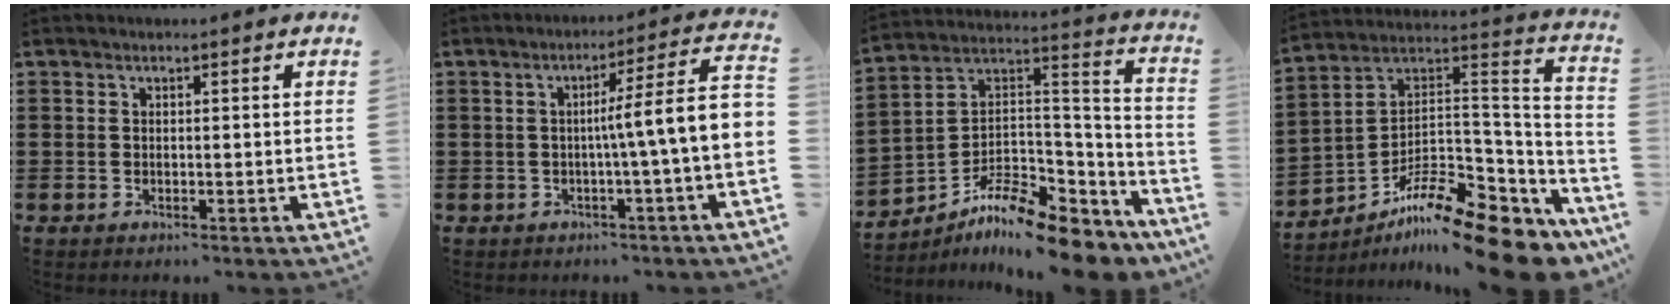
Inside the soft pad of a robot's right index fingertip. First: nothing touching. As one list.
[{"total": 8.1, "force": [-0.3, -0.2, 8.1], "torque": [-0.139, -0.018, -0.009]}, {"total": 11.6, "force": [-9.4, 3.1, 6.0], "torque": [-0.103, 0.025, -0.178]}, {"total": 15.0, "force": [-11.1, 3.7, 9.5], "torque": [-0.146, 0.029, -0.194]}]